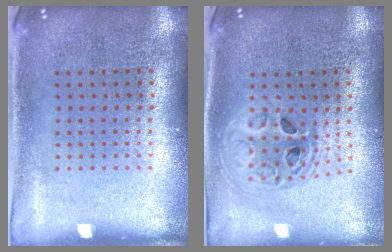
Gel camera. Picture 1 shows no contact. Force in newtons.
{"total": 2.0, "press": 1.6, "slide": 1.2}